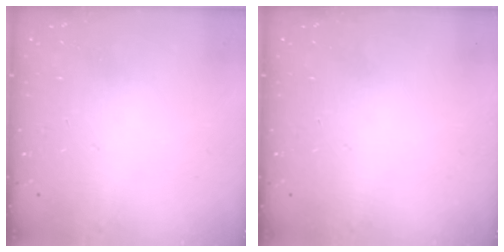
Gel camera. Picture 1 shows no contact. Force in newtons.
{"total": 0.0}